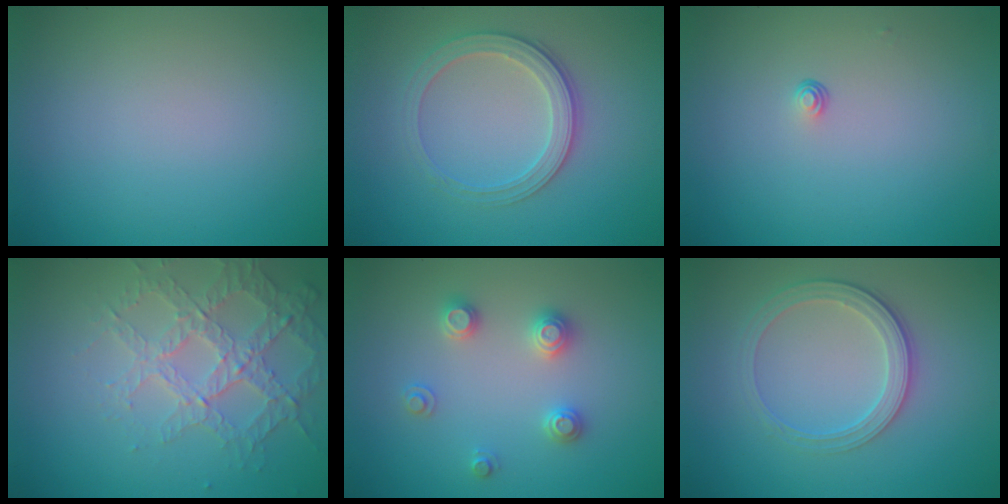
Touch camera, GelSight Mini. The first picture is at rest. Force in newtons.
{"total": 2.8, "press": 2.7, "slide": 0.7}
{"total": 0.6, "press": 0.3, "slide": 0.5}
{"total": 3.7, "press": 3.4, "slide": 1.4}
{"total": 2.5, "press": 2.5, "slide": 0.3}
{"total": 3.0, "press": 2.6, "slide": 1.4}